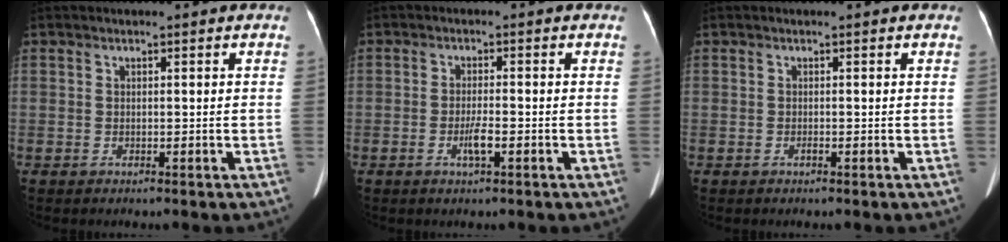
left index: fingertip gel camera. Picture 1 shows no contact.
{"total": 2.6, "force": [-1.1, 0.2, 2.3], "torque": [-0.049, -0.003, -0.021]}
{"total": 0.0}